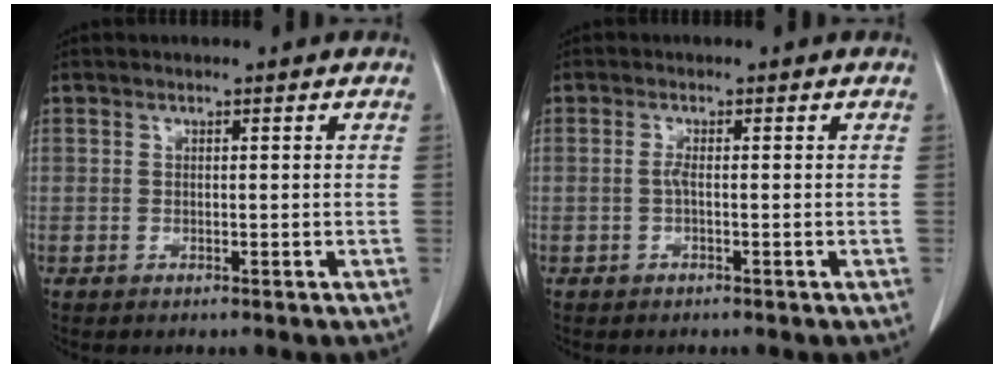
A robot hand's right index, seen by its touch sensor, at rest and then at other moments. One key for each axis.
{"total": 0.9, "fx": -0.2, "fy": 0.0, "fz": 0.9, "tx": -0.019, "ty": 0.002, "tz": -0.005}